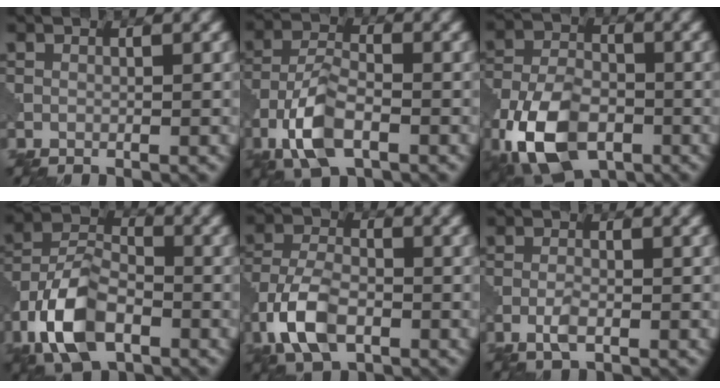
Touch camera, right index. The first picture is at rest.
{"total": 6.1, "force": [-3.0, 2.7, 4.6], "torque": [-0.096, -0.002, -0.066]}
{"total": 11.0, "force": [-5.4, 6.1, 7.4], "torque": [-0.167, -0.019, -0.109]}
{"total": 8.7, "force": [-4.2, 4.6, 6.1], "torque": [-0.130, 0.003, -0.092]}
{"total": 6.5, "force": [-3.0, 3.5, 4.6], "torque": [-0.100, 0.000, -0.069]}
{"total": 1.8, "force": [-0.8, 0.7, 1.5], "torque": [-0.031, 0.000, -0.019]}